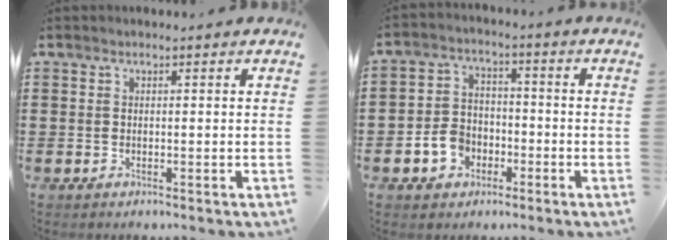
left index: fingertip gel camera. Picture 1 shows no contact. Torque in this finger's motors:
{"motor_torque": [0.35, 0.20, 0.22, 0.05]}